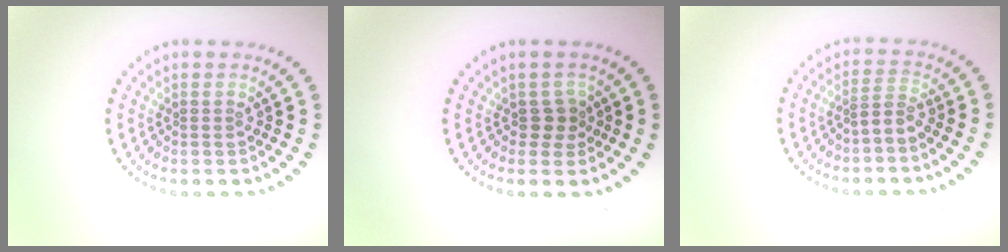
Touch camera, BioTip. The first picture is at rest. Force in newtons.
{"total": 1.6, "press": 1.3, "slide": 0.9}
{"total": 1.5, "press": 1.0, "slide": 1.1}